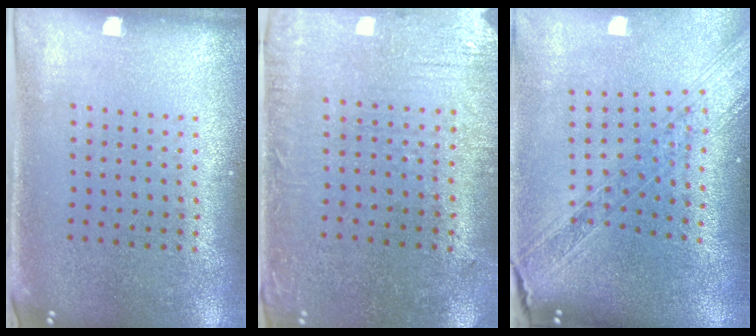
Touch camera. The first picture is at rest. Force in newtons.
{"total": 0.6, "press": 0.3, "slide": 0.5}
{"total": 1.9, "press": 1.7, "slide": 0.9}